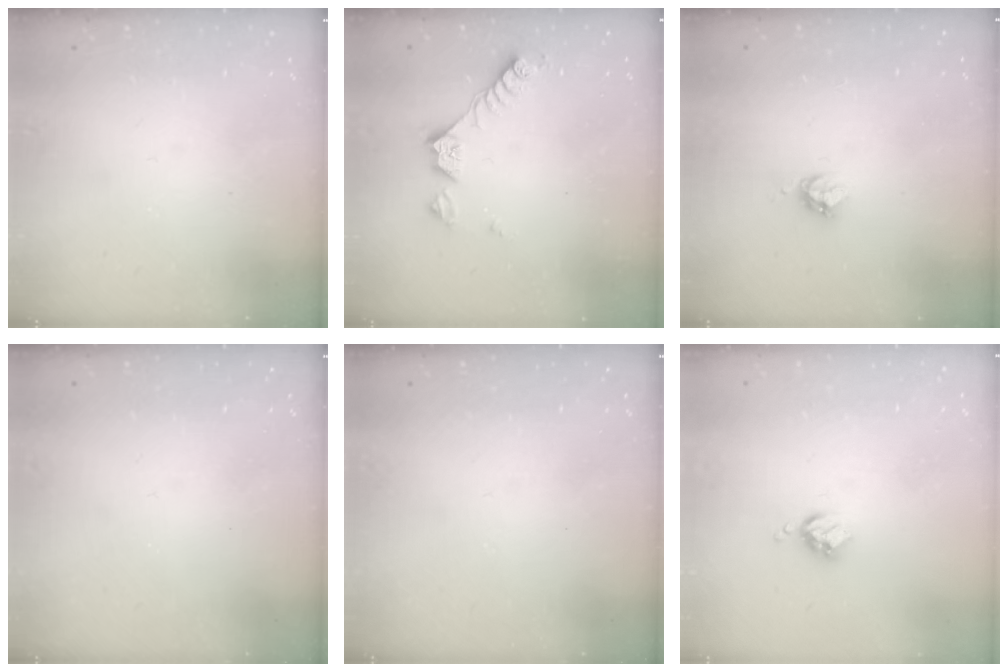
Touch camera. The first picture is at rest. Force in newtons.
{"total": 8.5, "press": 8.5, "slide": 0.5}
{"total": 3.9, "press": 3.9, "slide": 0.1}
{"total": 0.0}
{"total": 0.0}
{"total": 3.6, "press": 3.6, "slide": 0.4}